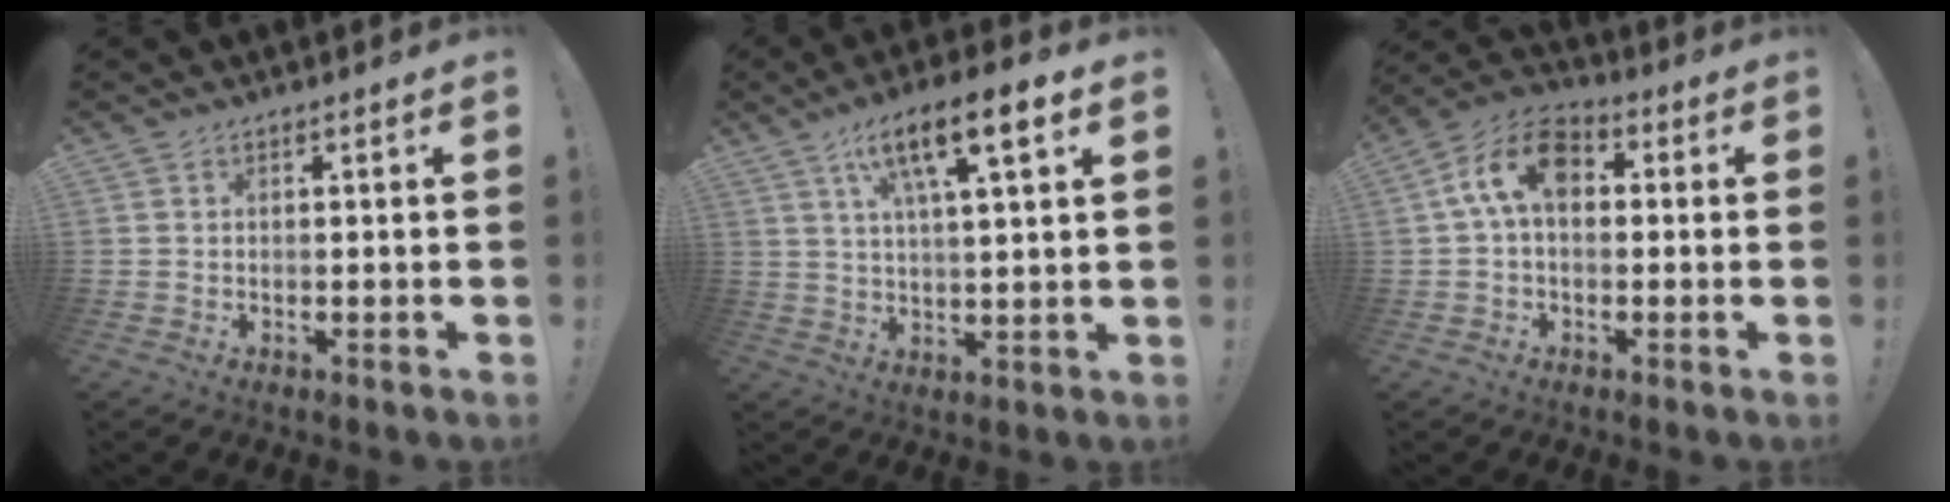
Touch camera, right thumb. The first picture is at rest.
{"total": 12.5, "force": [6.0, 2.8, 10.6], "torque": [-0.171, -0.018, 0.093]}
{"total": 11.9, "force": [2.4, 7.2, 9.2], "torque": [-0.178, 0.013, 0.050]}